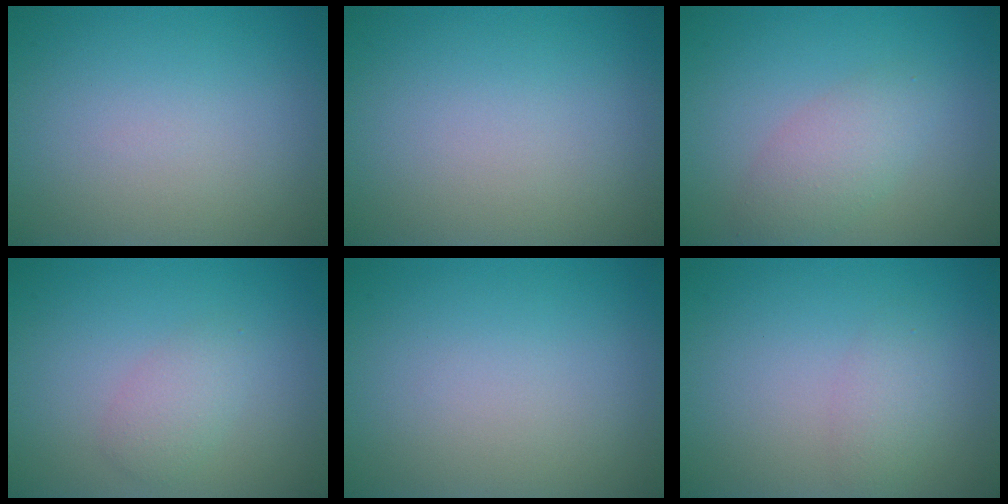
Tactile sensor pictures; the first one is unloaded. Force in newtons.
{"total": 0.0}
{"total": 2.9, "press": 2.9, "slide": 0.2}
{"total": 2.0, "press": 2.0, "slide": 0.0}
{"total": 0.0}
{"total": 1.6, "press": 1.6, "slide": 0.1}